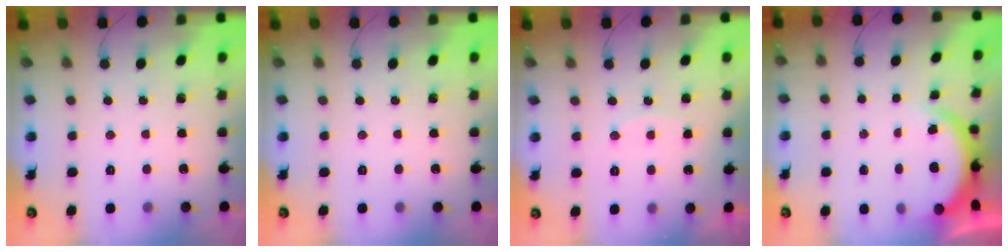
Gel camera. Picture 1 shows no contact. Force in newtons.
{"total": 0.0}
{"total": 6.0, "press": 5.9, "slide": 0.6}
{"total": 4.7, "press": 4.7, "slide": 0.7}